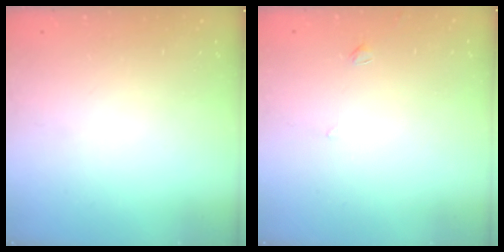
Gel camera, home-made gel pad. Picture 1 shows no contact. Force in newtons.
{"total": 1.7, "press": 1.6, "slide": 0.5}